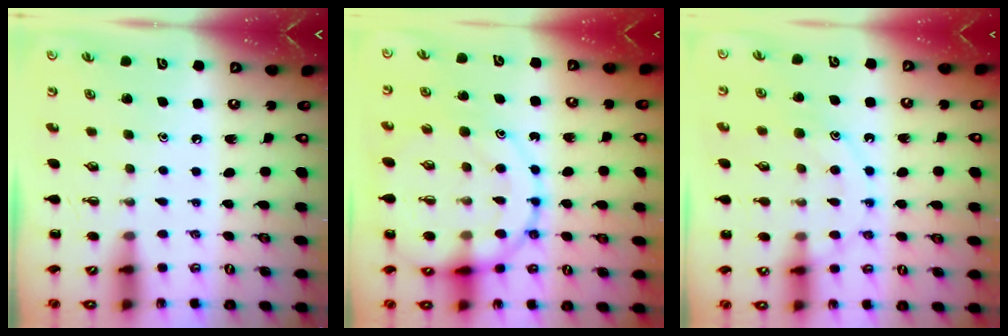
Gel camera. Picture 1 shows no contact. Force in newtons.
{"total": 18.3, "press": 18.2, "slide": 2.1}
{"total": 11.8, "press": 11.8, "slide": 0.7}